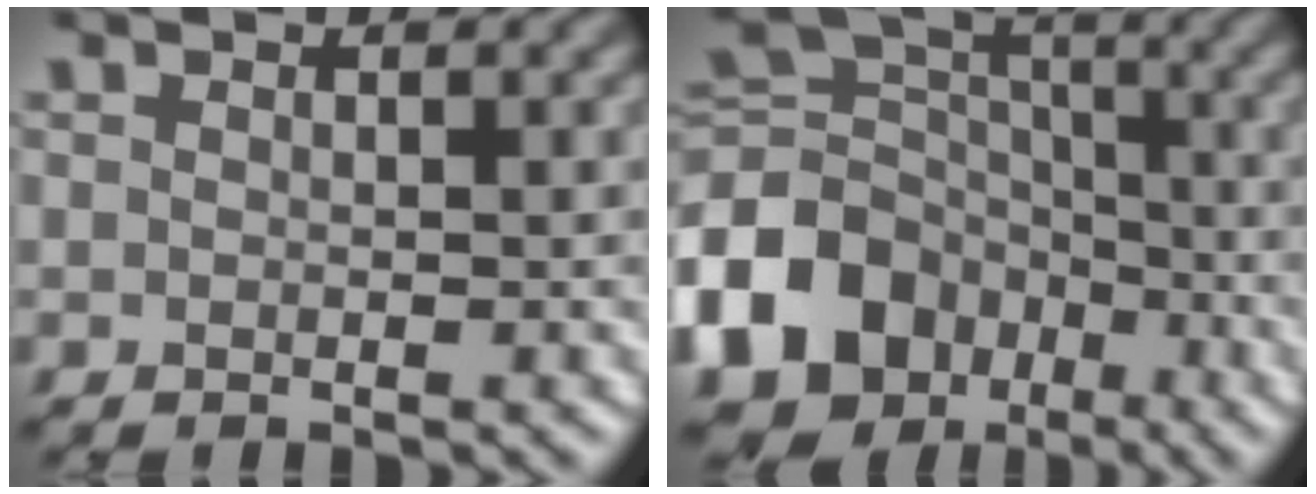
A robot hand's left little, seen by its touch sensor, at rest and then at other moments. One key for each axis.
{"total": 12.8, "fx": -6.1, "fy": 9.7, "fz": 5.7, "tx": -0.146, "ty": -0.001, "tz": -0.127}